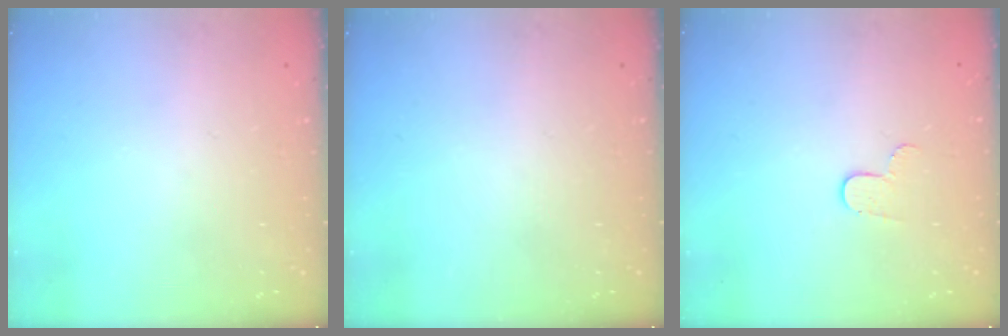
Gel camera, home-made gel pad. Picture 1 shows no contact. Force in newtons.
{"total": 0.0}
{"total": 4.6, "press": 4.6, "slide": 0.4}